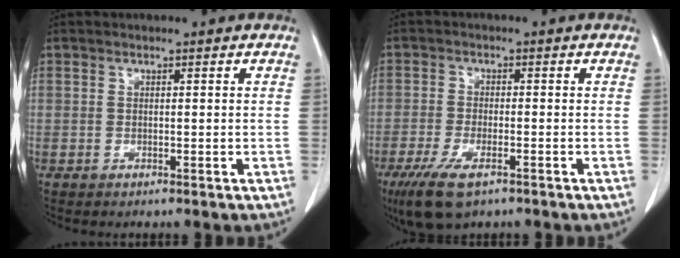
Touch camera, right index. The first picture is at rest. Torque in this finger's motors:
{"motor_torque": [0.74, -0.38, 0.22, 0.11]}